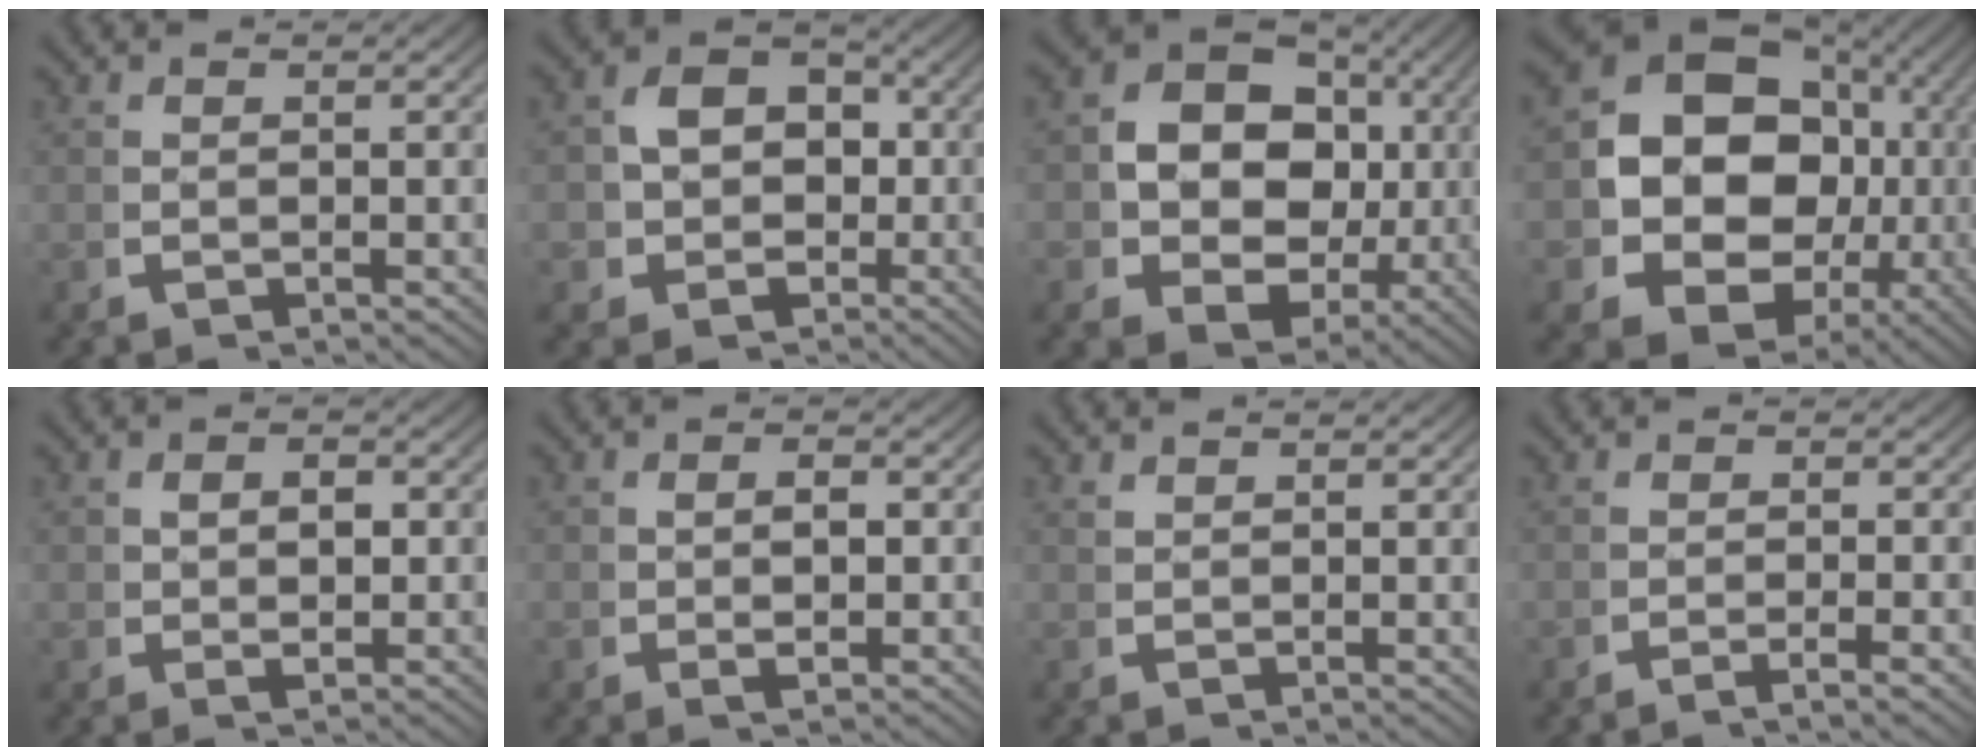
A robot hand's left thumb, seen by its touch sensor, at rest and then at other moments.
{"total": 9.9, "force": [-0.9, 8.6, 4.8], "torque": [-0.110, -0.039, -0.003]}
{"total": 13.5, "force": [-0.1, 10.5, 8.4], "torque": [-0.192, -0.056, 0.016]}
{"total": 18.4, "force": [-1.6, 14.0, 11.8], "torque": [-0.245, -0.077, -0.009]}
{"total": 2.6, "force": [0.3, 1.7, 1.9], "torque": [-0.031, -0.013, 0.016]}
{"total": 2.4, "force": [0.0, 1.4, 2.0], "torque": [-0.038, -0.012, 0.009]}
{"total": 1.2, "force": [1.2, -0.2, 0.2], "torque": [0.001, 0.003, 0.028]}
{"total": 1.4, "force": [-0.8, 0.0, 1.1], "torque": [-0.019, 0.003, -0.021]}